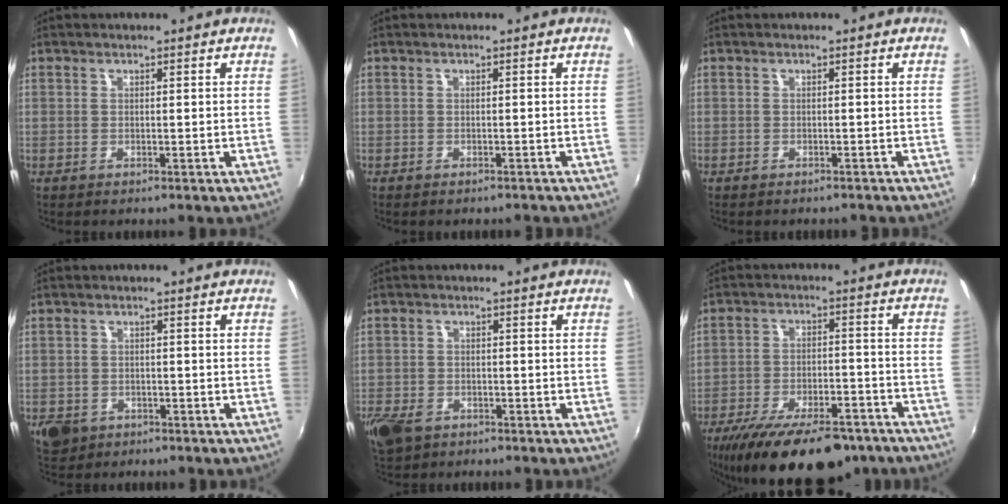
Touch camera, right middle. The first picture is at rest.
{"total": 1.8, "force": [-1.6, 0.5, 0.6], "torque": [-0.013, -0.008, -0.019]}
{"total": 2.0, "force": [-1.8, 0.5, 0.6], "torque": [-0.013, -0.009, -0.022]}
{"total": 5.1, "force": [-2.5, 3.9, 2.1], "torque": [-0.053, -0.006, -0.039]}
{"total": 7.6, "force": [-4.5, 4.8, 3.8], "torque": [-0.108, -0.019, -0.082]}
{"total": 21.6, "force": [-16.2, 7.9, 12.0], "torque": [-0.225, -0.031, -0.230]}